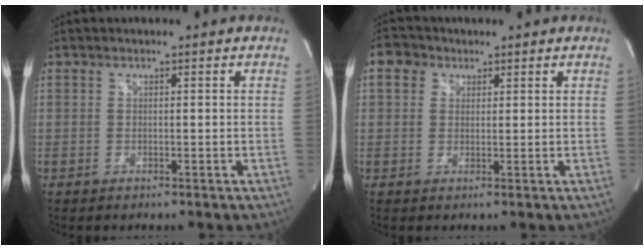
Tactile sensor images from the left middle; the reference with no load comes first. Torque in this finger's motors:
{"motor_torque": [0.42, -0.30, 0.33, 0.03]}